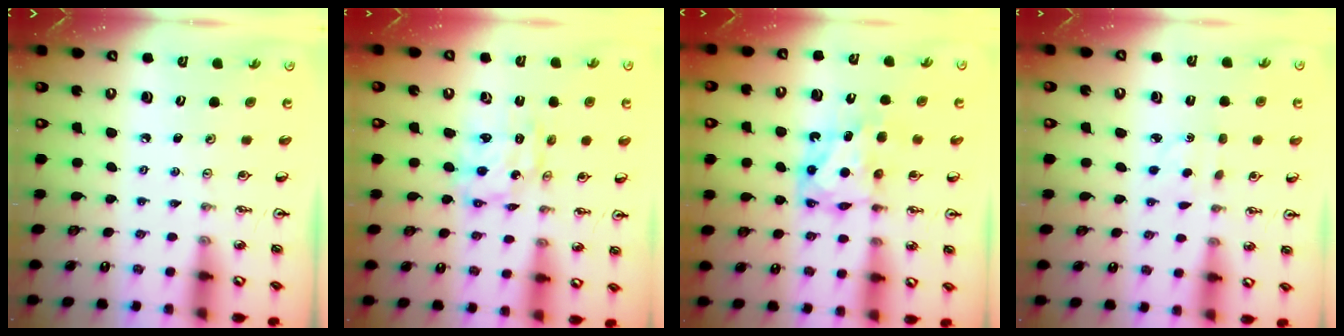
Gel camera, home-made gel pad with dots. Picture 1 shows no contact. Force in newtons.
{"total": 6.4, "press": 6.4, "slide": 0.5}
{"total": 7.0, "press": 6.9, "slide": 0.4}
{"total": 1.6, "press": 1.5, "slide": 0.5}